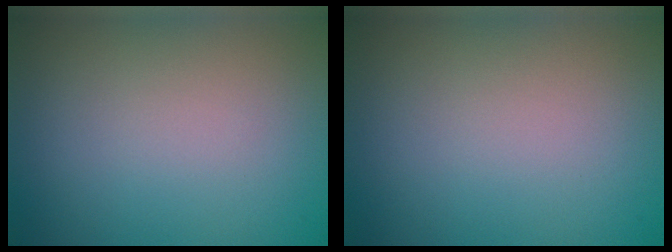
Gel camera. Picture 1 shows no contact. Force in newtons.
{"total": 0.0}